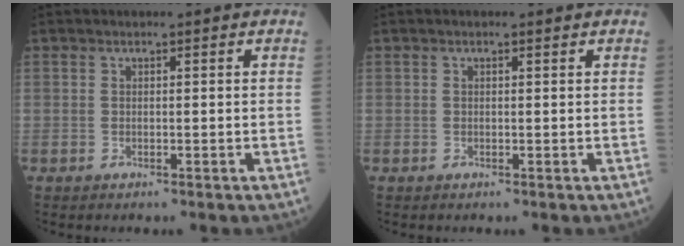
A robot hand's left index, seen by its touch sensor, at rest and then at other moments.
{"total": 0.0}